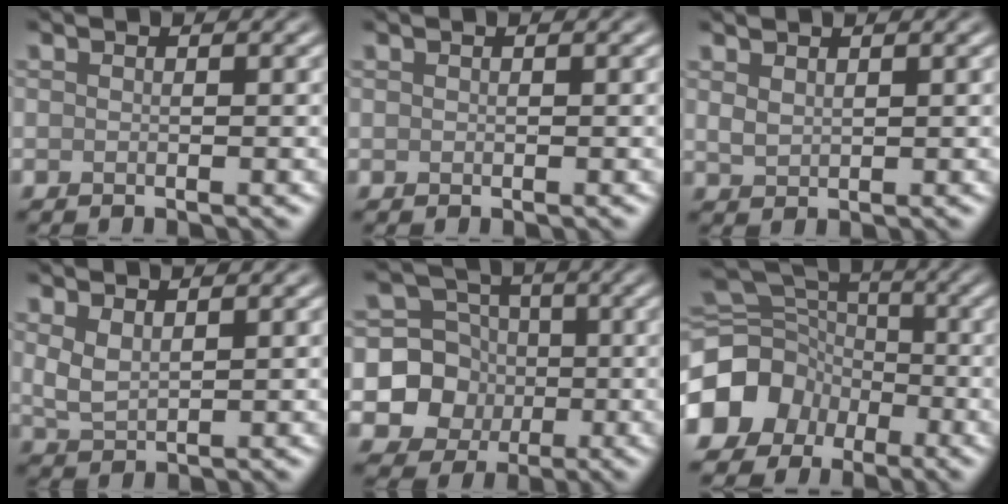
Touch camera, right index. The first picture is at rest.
{"total": 0.0}
{"total": 1.4, "force": [1.0, 0.6, 0.7], "torque": [-0.019, 0.001, 0.025]}
{"total": 2.2, "force": [1.2, 1.0, 1.6], "torque": [-0.042, -0.003, 0.028]}
{"total": 5.9, "force": [-1.0, 5.4, 1.9], "torque": [-0.017, 0.002, -0.038]}
{"total": 10.9, "force": [-5.2, 8.9, 3.6], "torque": [-0.080, -0.016, -0.104]}